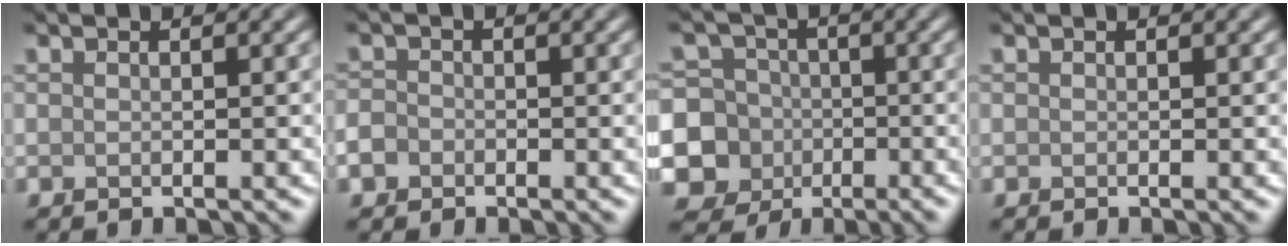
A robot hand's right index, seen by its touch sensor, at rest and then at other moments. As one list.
[{"total": 1.9, "force": [-1.0, 1.5, 0.7], "torque": [-0.006, -0.001, -0.023]}, {"total": 10.7, "force": [-3.0, 10.0, 2.6], "torque": [-0.080, -0.010, -0.073]}, {"total": 0.0}]